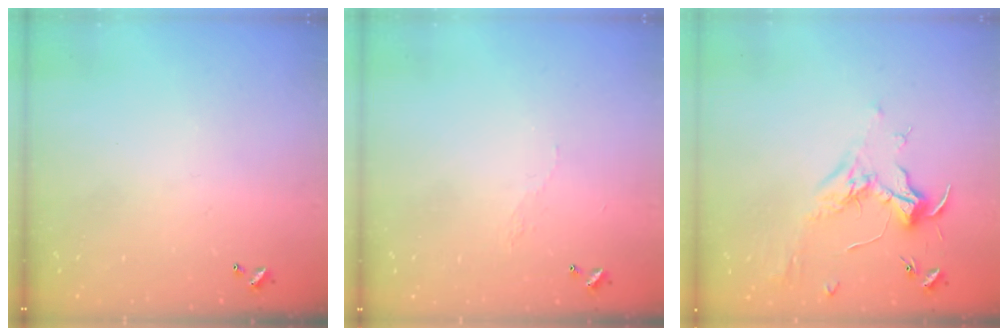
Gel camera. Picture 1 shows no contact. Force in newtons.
{"total": 2.9, "press": 2.9, "slide": 0.5}
{"total": 1.8, "press": 1.7, "slide": 0.7}